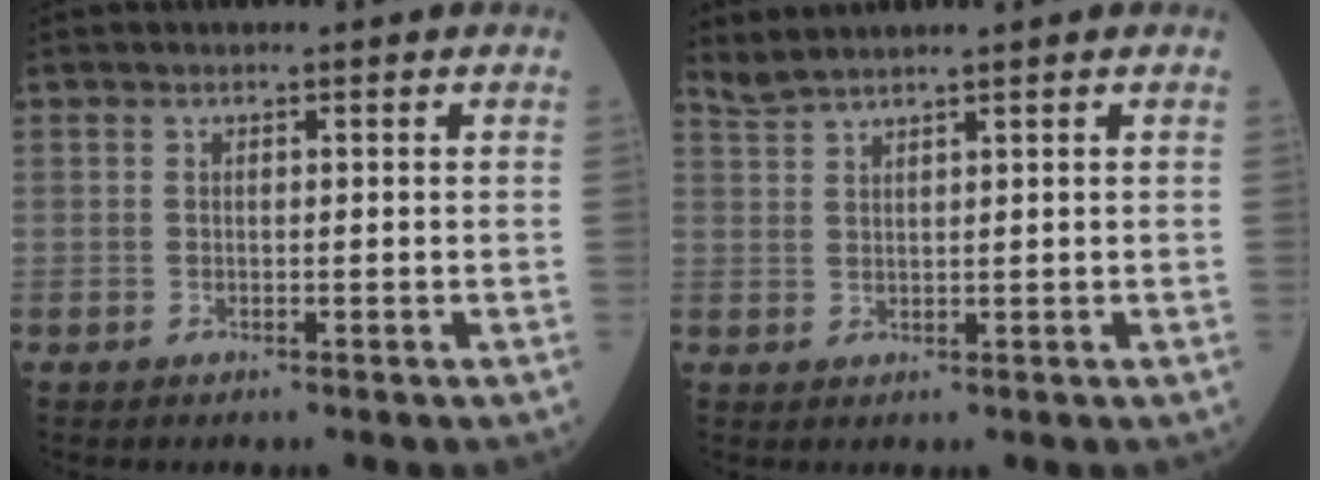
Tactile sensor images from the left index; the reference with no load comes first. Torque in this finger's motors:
{"motor_torque": [-0.23, 0.11, 0.02, 0.01]}